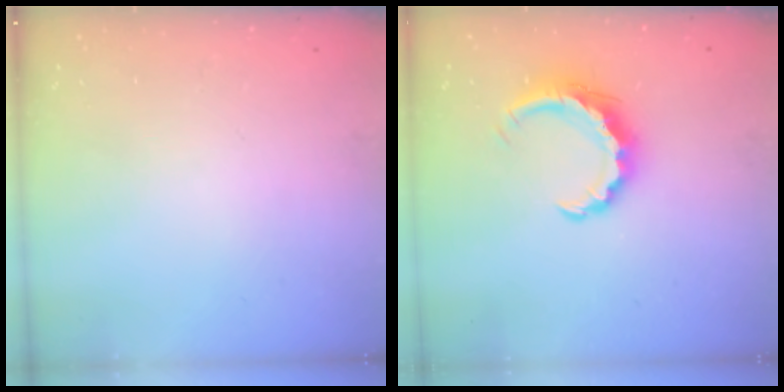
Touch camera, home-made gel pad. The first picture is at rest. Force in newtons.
{"total": 8.2, "press": 8.2, "slide": 0.1}